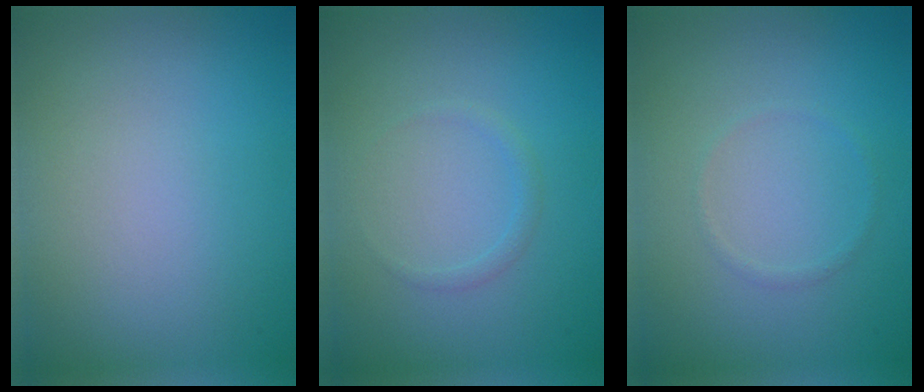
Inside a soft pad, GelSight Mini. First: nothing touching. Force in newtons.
{"total": 0.8, "press": 0.8, "slide": 0.0}
{"total": 0.6, "press": 0.6, "slide": 0.1}